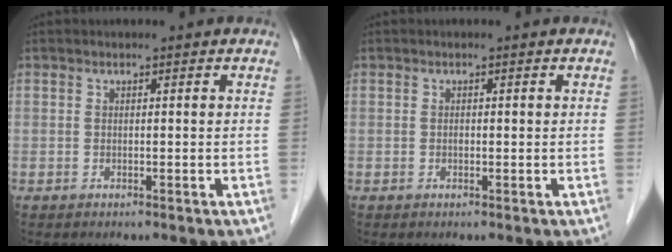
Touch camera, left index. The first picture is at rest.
{"total": 0.5, "force": [0.0, 0.3, 0.4], "torque": [-0.009, 0.000, 0.000]}